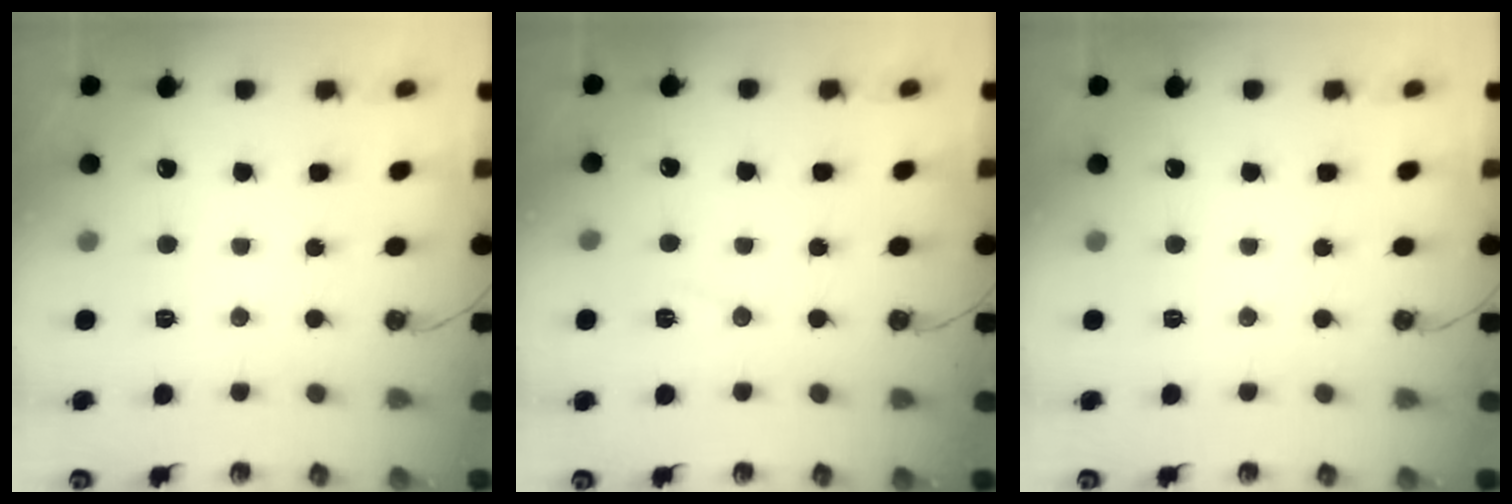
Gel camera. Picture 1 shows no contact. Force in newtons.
{"total": 5.1, "press": 2.6, "slide": 4.4}
{"total": 0.0}